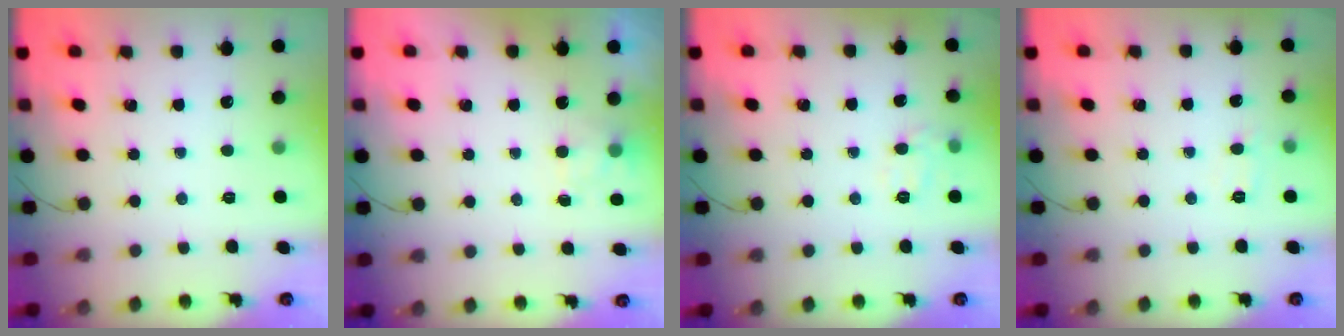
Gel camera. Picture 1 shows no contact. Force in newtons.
{"total": 2.4, "press": 2.0, "slide": 1.4}
{"total": 7.8, "press": 7.7, "slide": 1.1}
{"total": 5.6, "press": 5.4, "slide": 1.3}